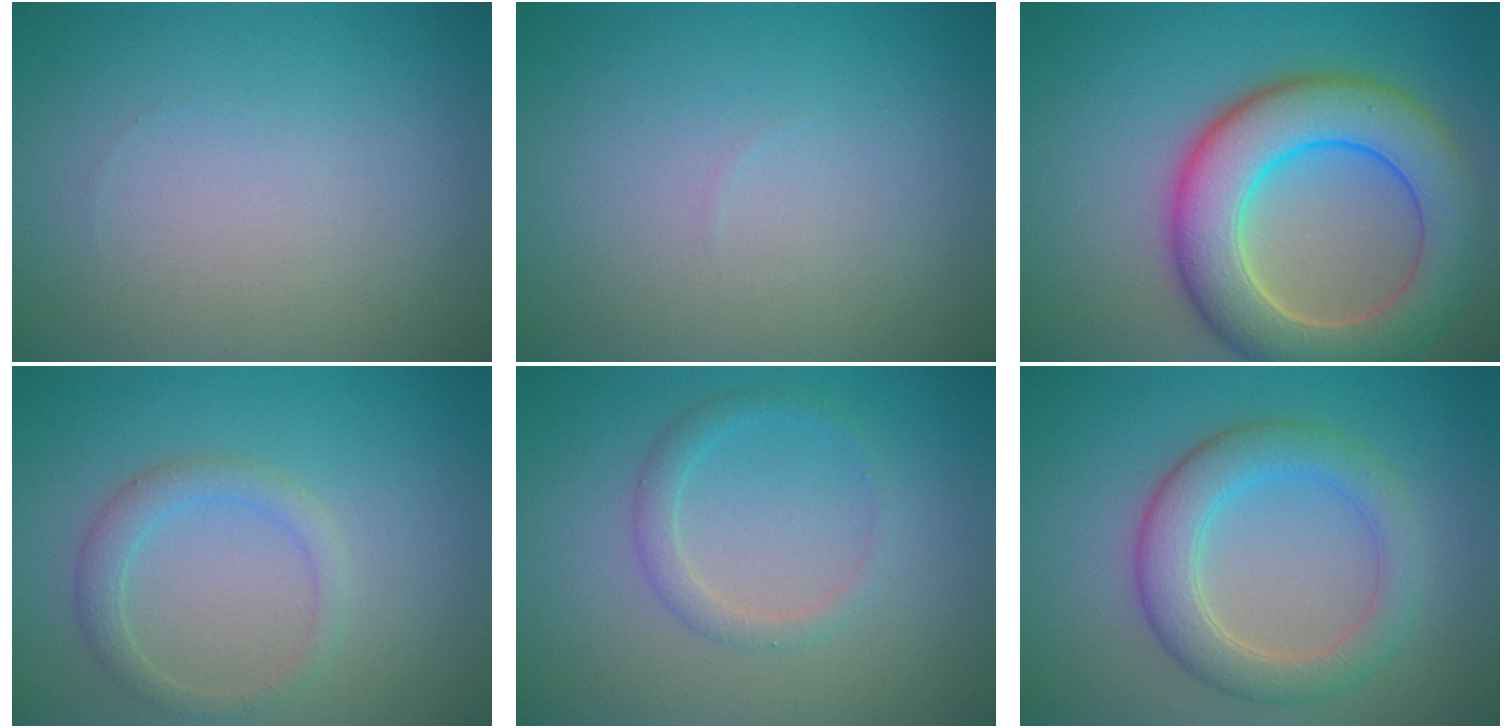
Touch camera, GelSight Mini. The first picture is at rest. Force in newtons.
{"total": 0.0}
{"total": 9.6, "press": 9.6, "slide": 0.6}
{"total": 2.2, "press": 2.1, "slide": 0.1}
{"total": 1.7, "press": 1.7, "slide": 0.0}
{"total": 4.6, "press": 4.6, "slide": 0.3}